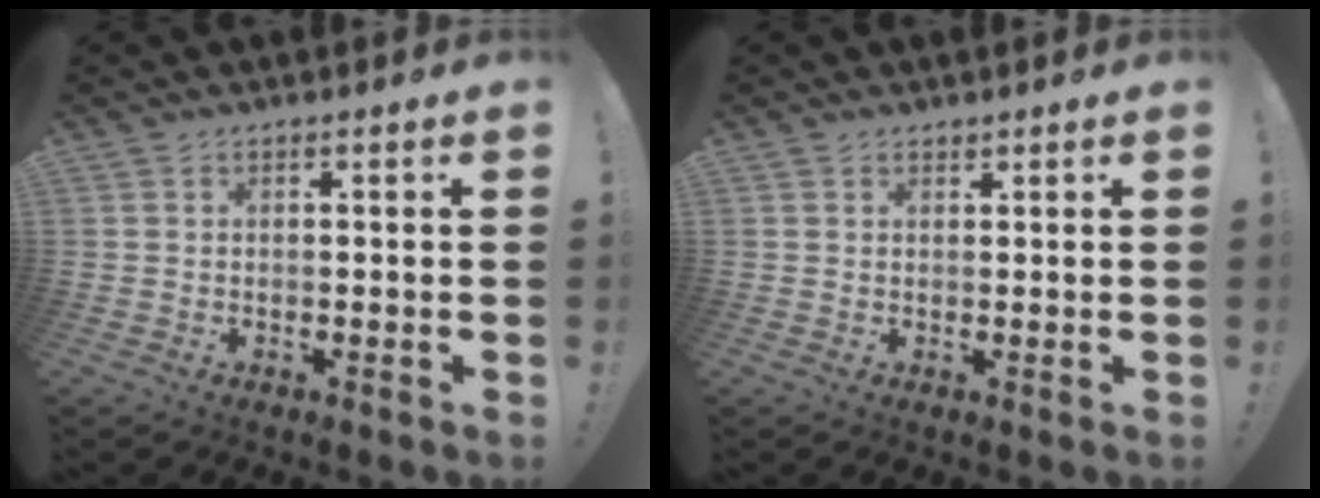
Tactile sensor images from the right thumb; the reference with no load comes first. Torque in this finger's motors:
{"motor_torque": [-0.16, 0.16, 0.07, -0.16, 0.00]}